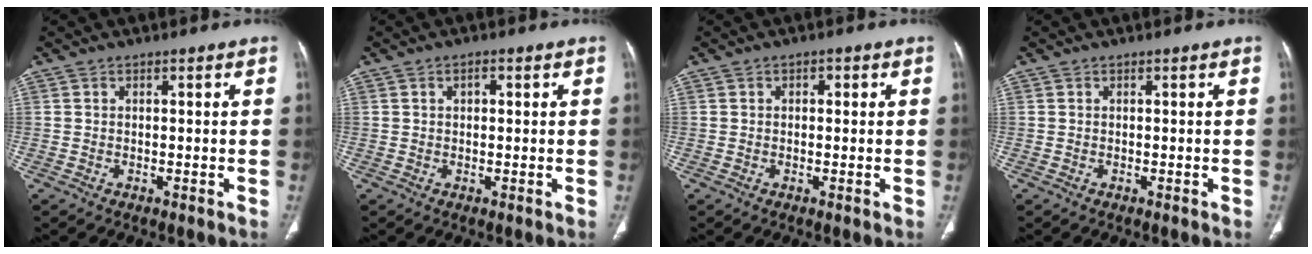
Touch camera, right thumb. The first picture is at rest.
{"total": 1.6, "force": [0.5, 1.0, 1.1], "torque": [-0.017, 0.005, 0.008]}
{"total": 1.5, "force": [0.5, 1.0, 1.0], "torque": [-0.008, 0.002, 0.005]}
{"total": 0.0}